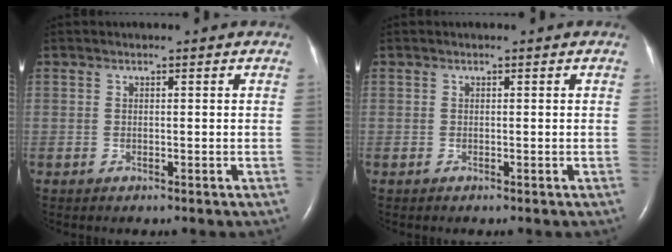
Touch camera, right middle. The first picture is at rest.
{"total": 0.0}